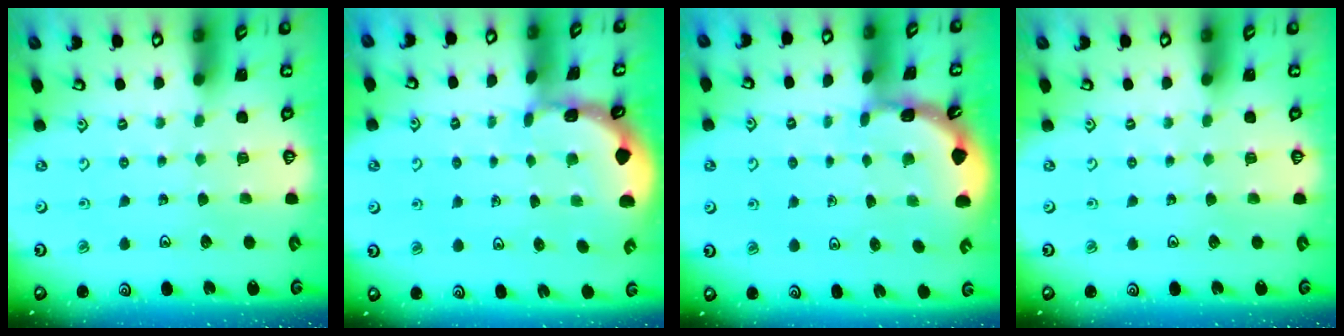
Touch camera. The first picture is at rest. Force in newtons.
{"total": 1.0, "press": 1.0, "slide": 0.2}
{"total": 1.6, "press": 1.6, "slide": 0.1}
{"total": 0.0}